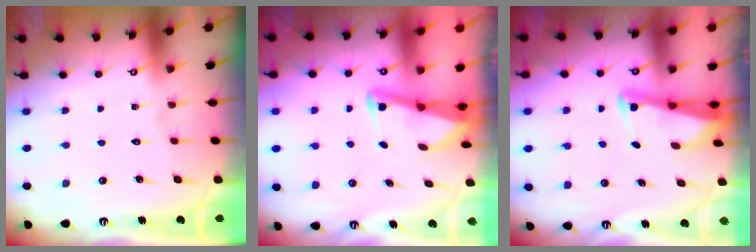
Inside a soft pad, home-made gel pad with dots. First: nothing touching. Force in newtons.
{"total": 2.9, "press": 2.8, "slide": 0.4}
{"total": 2.9, "press": 2.9, "slide": 0.2}